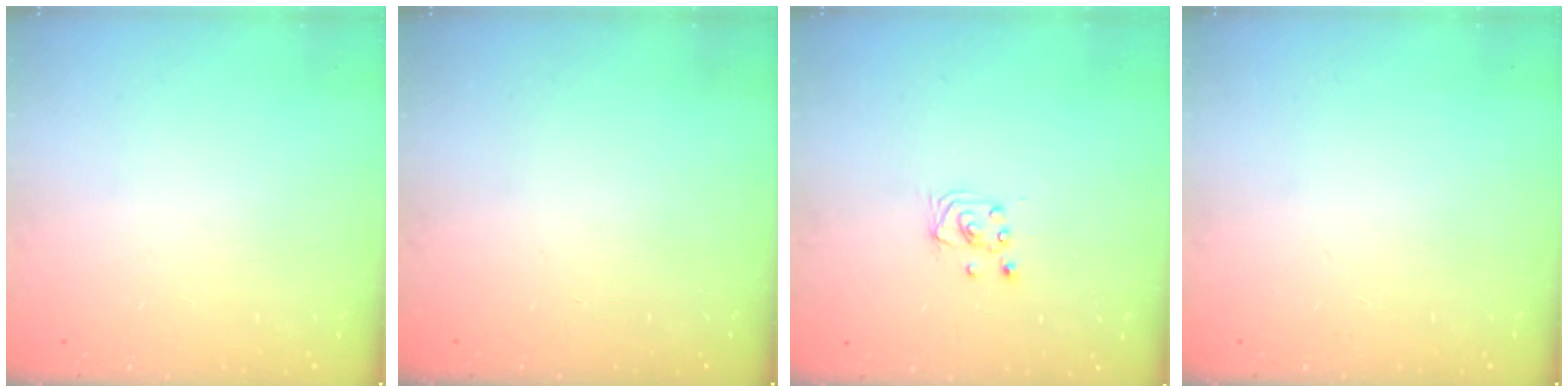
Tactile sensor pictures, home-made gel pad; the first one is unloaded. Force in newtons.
{"total": 0.0}
{"total": 2.5, "press": 2.5, "slide": 0.2}
{"total": 0.0}